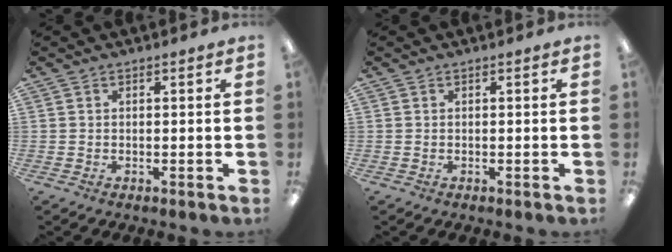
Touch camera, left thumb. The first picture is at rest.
{"total": 0.0}